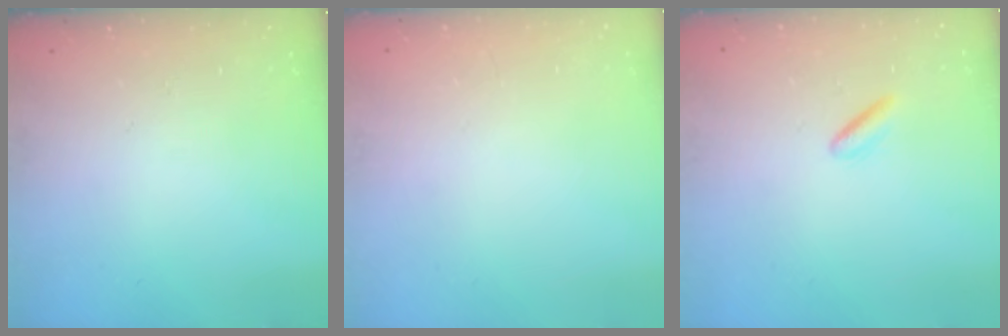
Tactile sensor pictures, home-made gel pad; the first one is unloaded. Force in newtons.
{"total": 2.2, "press": 2.2, "slide": 0.1}
{"total": 1.3, "press": 1.2, "slide": 0.5}